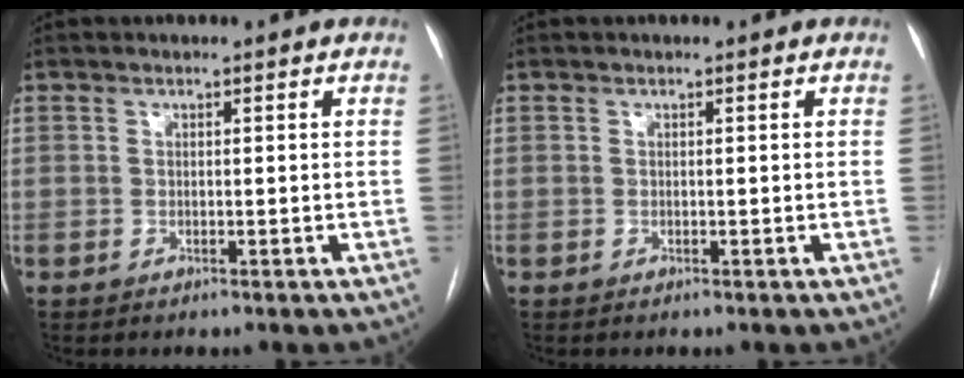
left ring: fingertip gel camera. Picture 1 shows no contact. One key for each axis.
{"total": 0.0}